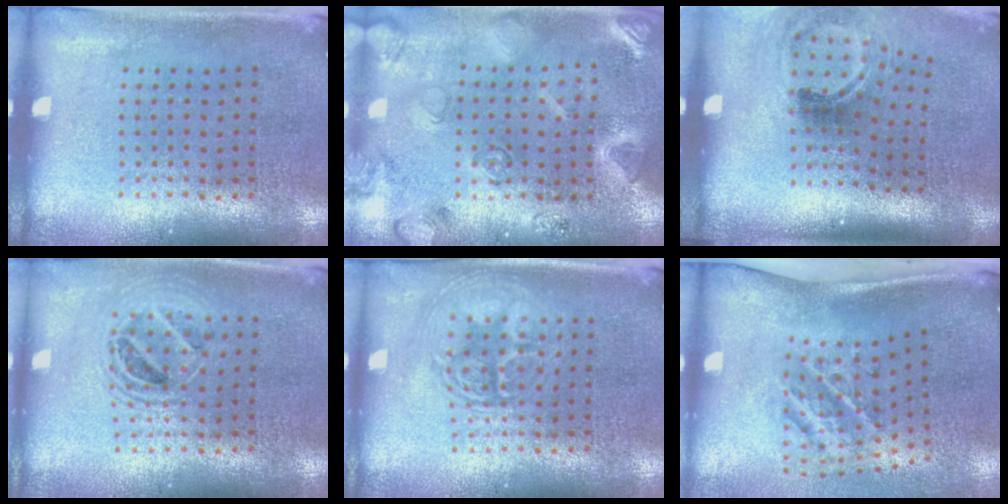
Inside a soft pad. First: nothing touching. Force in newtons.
{"total": 2.7, "press": 2.7, "slide": 0.4}
{"total": 2.0, "press": 1.3, "slide": 1.5}
{"total": 1.5, "press": 1.3, "slide": 0.7}
{"total": 2.0, "press": 1.9, "slide": 0.3}
{"total": 2.3, "press": 1.3, "slide": 1.9}